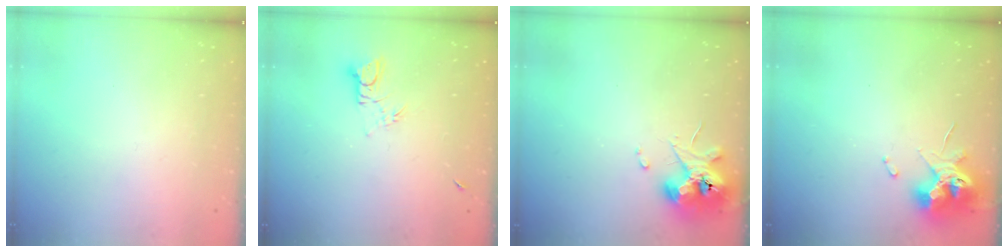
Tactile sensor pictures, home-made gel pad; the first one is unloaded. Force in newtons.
{"total": 3.8, "press": 3.8, "slide": 0.4}
{"total": 10.8, "press": 10.7, "slide": 1.4}
{"total": 11.4, "press": 11.3, "slide": 1.1}